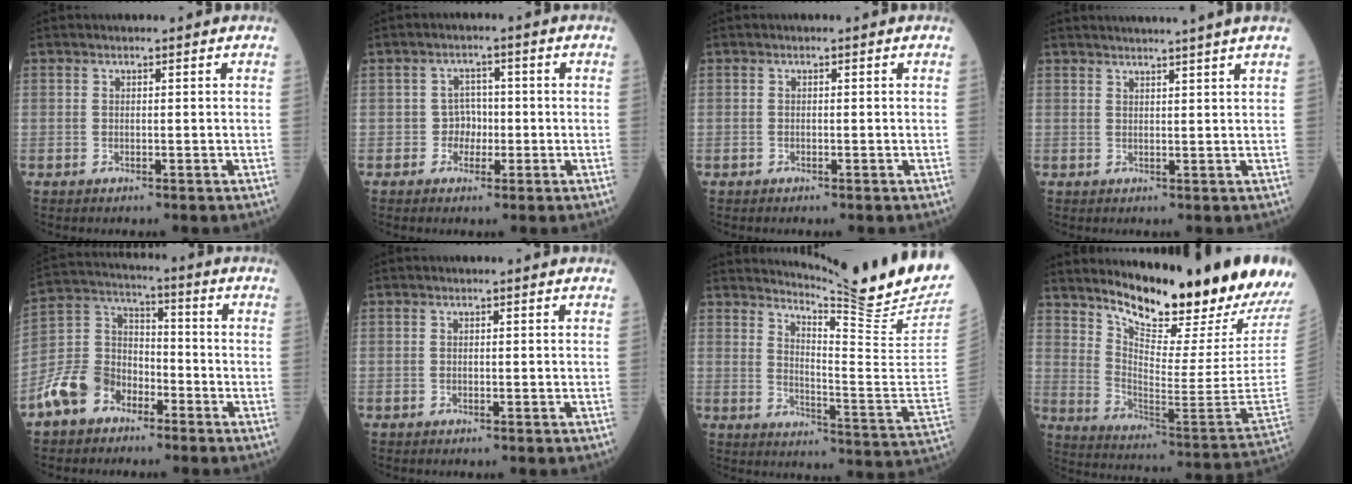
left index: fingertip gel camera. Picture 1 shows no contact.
{"total": 3.0, "force": [-0.8, 2.7, 0.9], "torque": [-0.010, 0.010, -0.012]}
{"total": 0.0}
{"total": 6.3, "force": [5.7, -1.6, 2.3], "torque": [-0.024, 0.012, 0.066]}
{"total": 9.6, "force": [-5.9, 6.5, 3.8], "torque": [-0.106, 0.014, -0.118]}
{"total": 0.0}
{"total": 17.0, "force": [15.5, -1.8, 6.6], "torque": [-0.112, -0.108, 0.207]}
{"total": 22.3, "force": [19.8, 0.9, 10.3], "torque": [-0.174, -0.102, 0.286]}